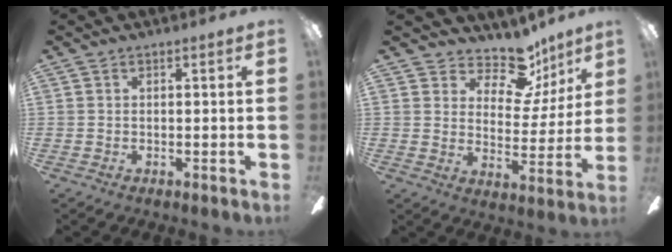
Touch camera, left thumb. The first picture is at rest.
{"total": 13.6, "force": [10.2, 6.6, 6.1], "torque": [-0.095, -0.070, 0.181]}